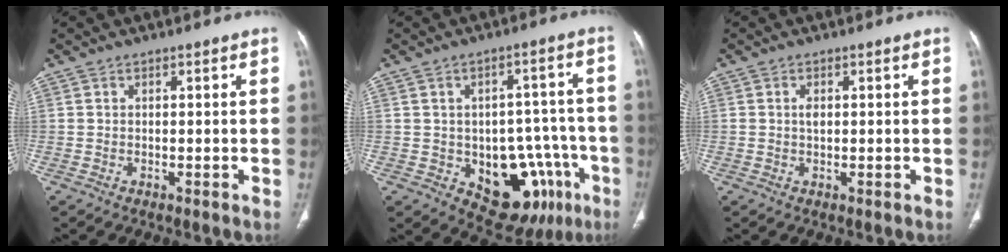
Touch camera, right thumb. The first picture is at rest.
{"total": 16.6, "force": [-6.5, 10.2, 11.3], "torque": [-0.093, 0.038, -0.072]}
{"total": 1.4, "force": [0.2, 0.9, 1.1], "torque": [-0.019, 0.001, 0.004]}